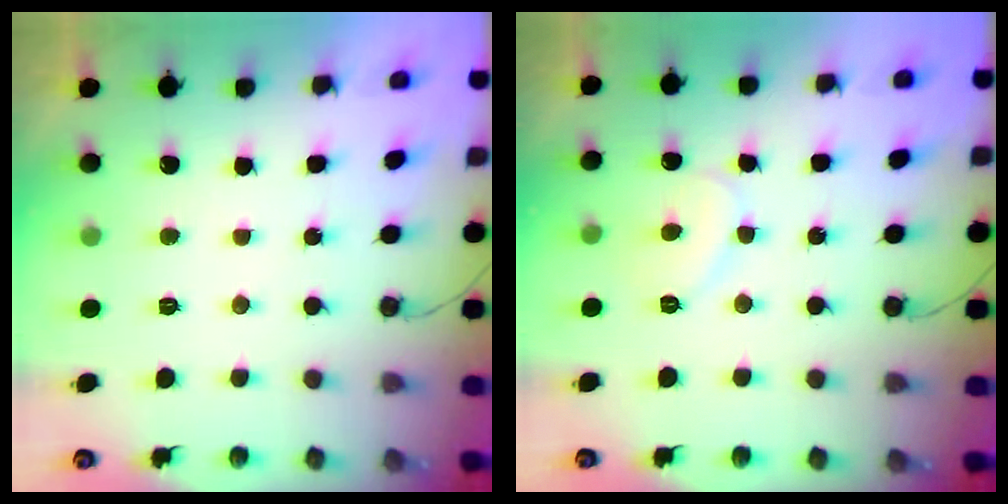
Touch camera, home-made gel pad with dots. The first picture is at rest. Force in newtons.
{"total": 7.5, "press": 7.5, "slide": 0.4}